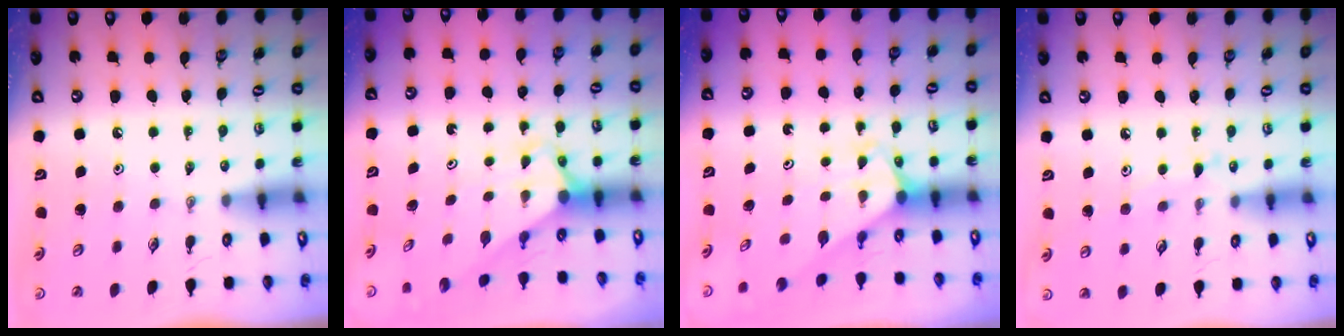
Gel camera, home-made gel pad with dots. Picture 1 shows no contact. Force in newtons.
{"total": 2.8, "press": 2.8, "slide": 0.0}
{"total": 2.1, "press": 2.1, "slide": 0.1}
{"total": 5.9, "press": 5.9, "slide": 0.6}